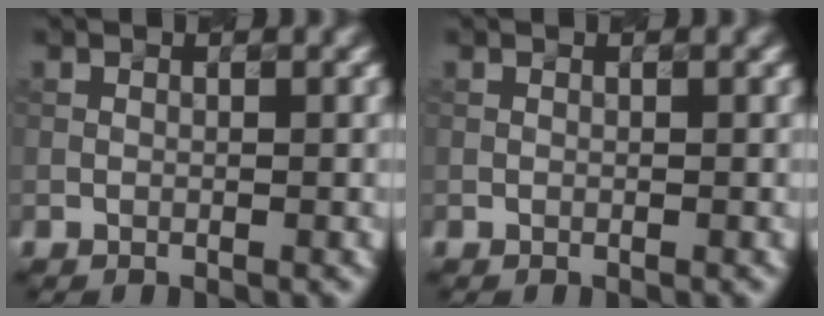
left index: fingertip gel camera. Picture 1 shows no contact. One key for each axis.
{"total": 0.0}